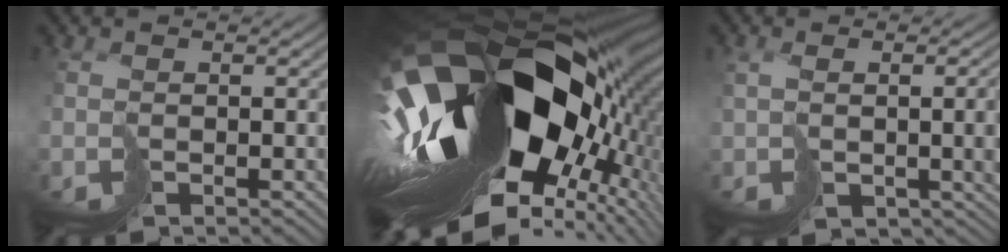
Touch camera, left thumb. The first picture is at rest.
{"total": 20.7, "force": [-2.0, 12.0, 16.8], "torque": [-0.328, -0.057, 0.005]}
{"total": 5.5, "force": [0.5, 2.3, 4.9], "torque": [-0.098, -0.011, 0.032]}